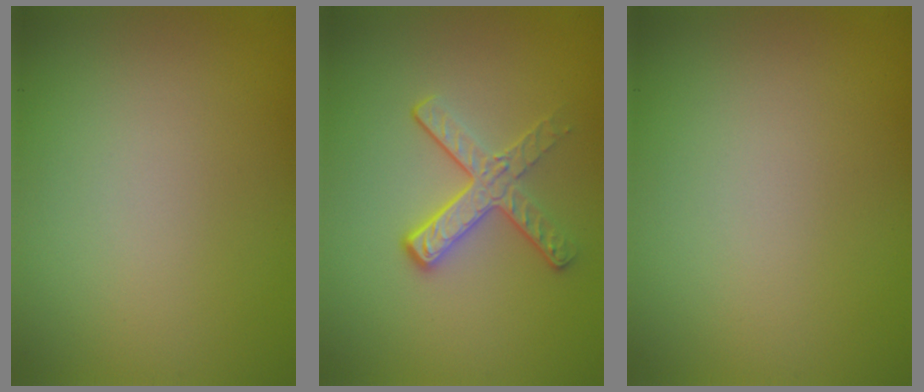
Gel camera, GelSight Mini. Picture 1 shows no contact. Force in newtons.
{"total": 3.2, "press": 2.6, "slide": 1.9}
{"total": 0.0}